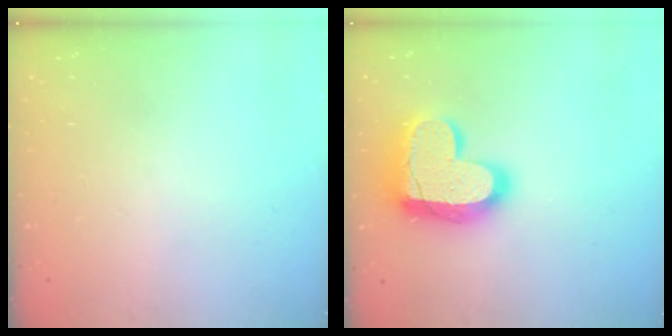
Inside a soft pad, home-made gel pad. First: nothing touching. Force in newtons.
{"total": 19.3, "press": 19.2, "slide": 1.5}